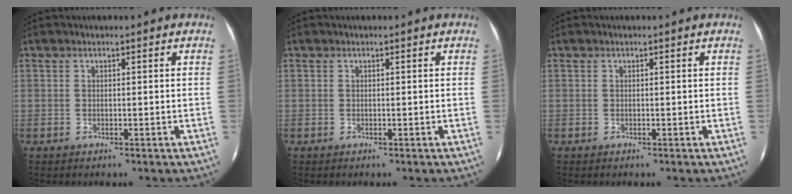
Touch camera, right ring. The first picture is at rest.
{"total": 0.0}
{"total": 0.0}